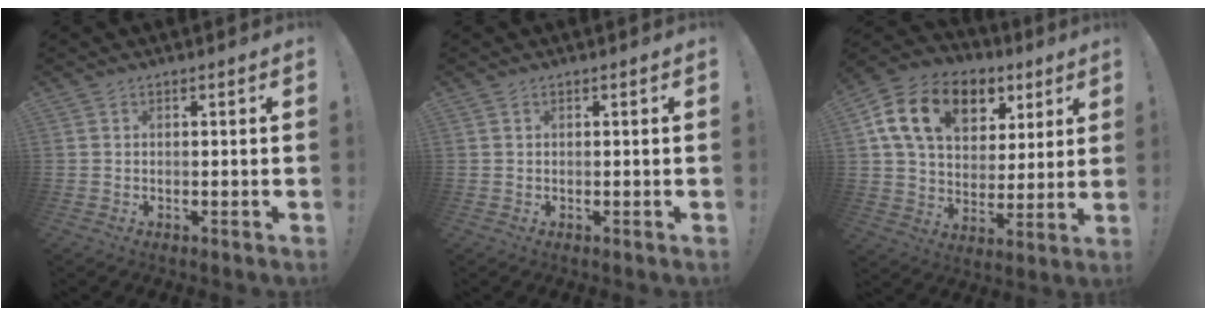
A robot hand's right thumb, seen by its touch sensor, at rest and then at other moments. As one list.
[{"total": 0.0}, {"total": 17.9, "force": [8.2, 12.0, 10.4], "torque": [-0.162, -0.026, 0.151]}]